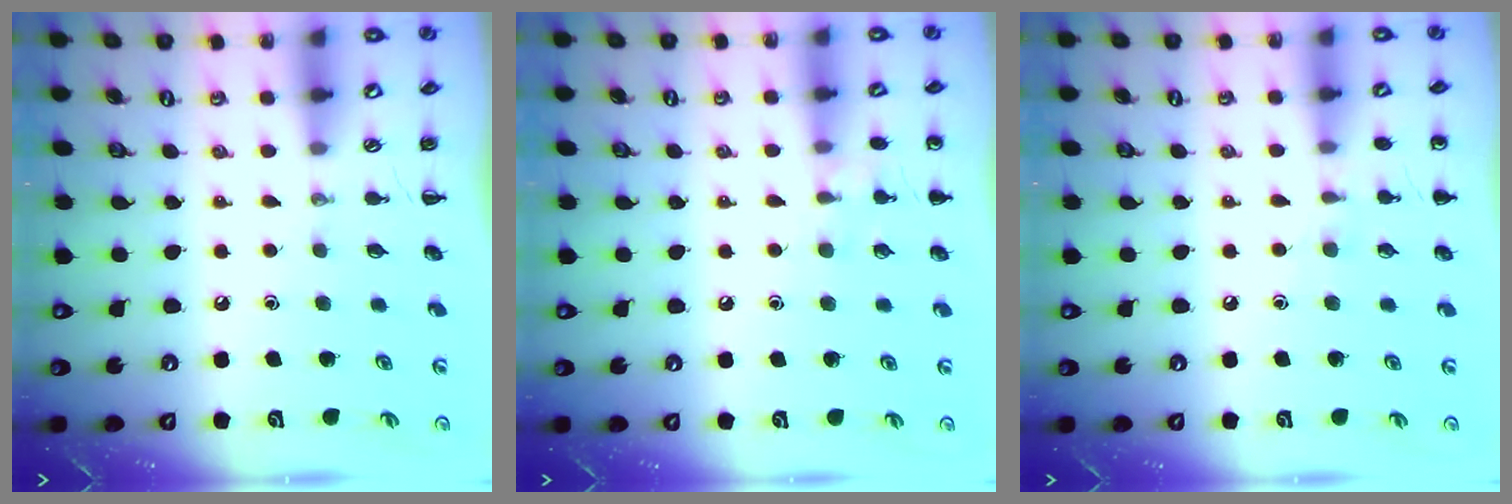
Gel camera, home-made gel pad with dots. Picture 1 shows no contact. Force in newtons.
{"total": 7.2, "press": 7.0, "slide": 1.7}
{"total": 5.7, "press": 5.5, "slide": 1.6}